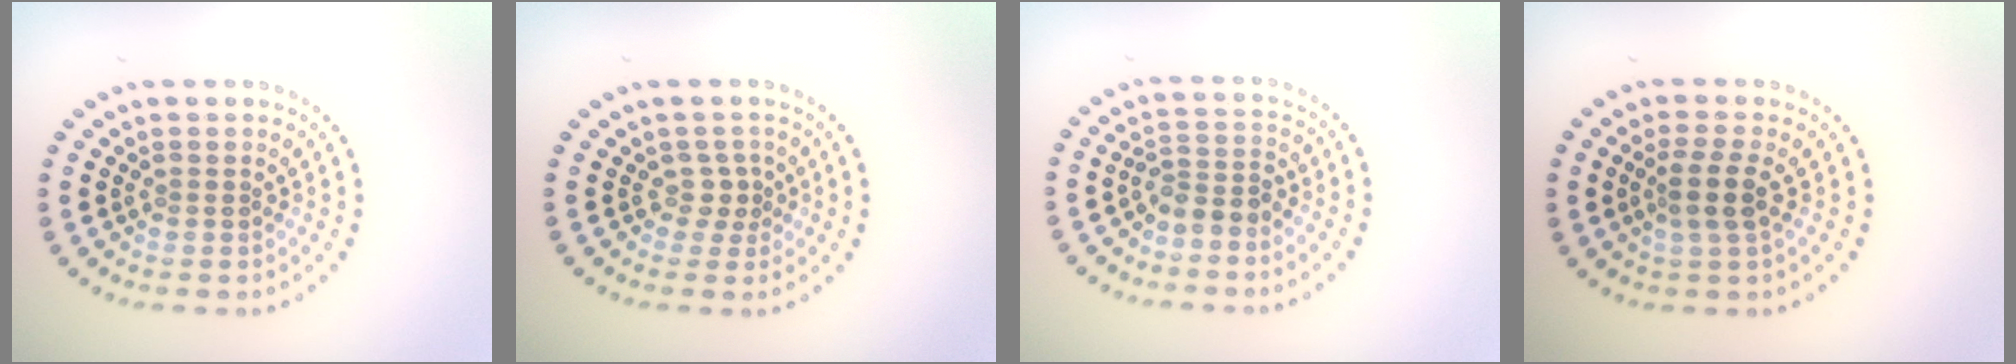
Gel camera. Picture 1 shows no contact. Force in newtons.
{"total": 1.4, "press": 0.9, "slide": 1.0}
{"total": 2.2, "press": 1.8, "slide": 1.2}
{"total": 2.5, "press": 2.0, "slide": 1.4}